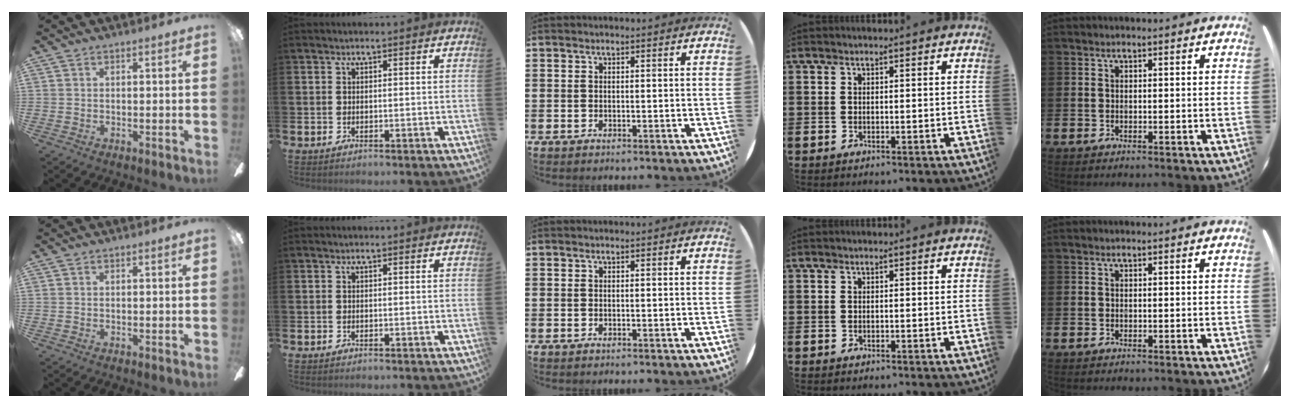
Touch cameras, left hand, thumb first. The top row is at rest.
{}